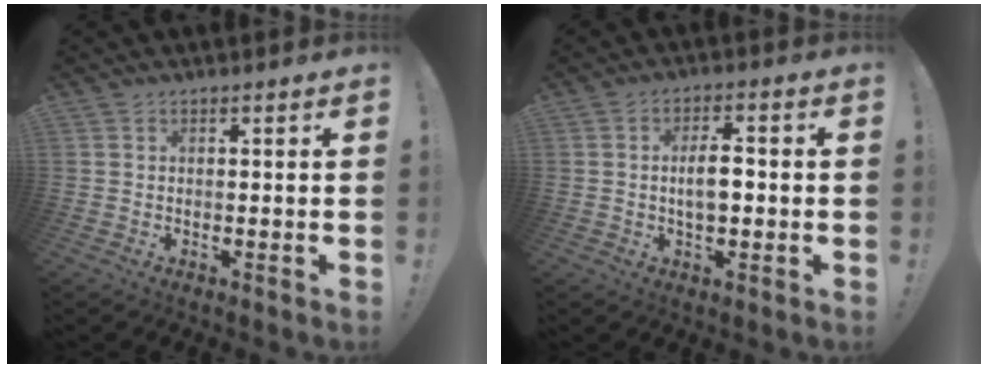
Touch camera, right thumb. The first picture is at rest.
{"total": 6.5, "force": [-0.6, 3.1, 5.7], "torque": [-0.095, 0.001, -0.020]}